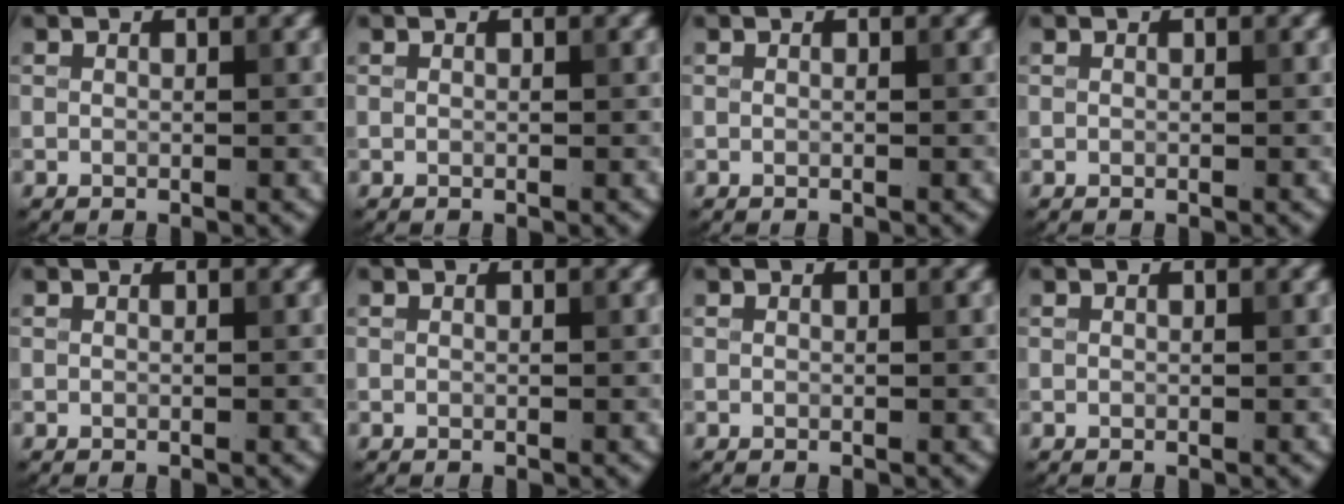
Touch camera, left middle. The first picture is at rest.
{"total": 0.0}
{"total": 0.0}
{"total": 0.0}
{"total": 0.0}
{"total": 0.0}
{"total": 0.0}
{"total": 0.0}